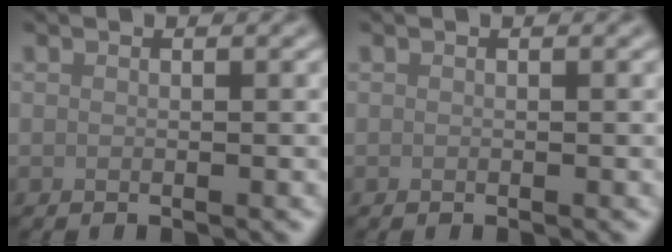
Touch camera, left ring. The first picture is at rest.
{"total": 0.0}